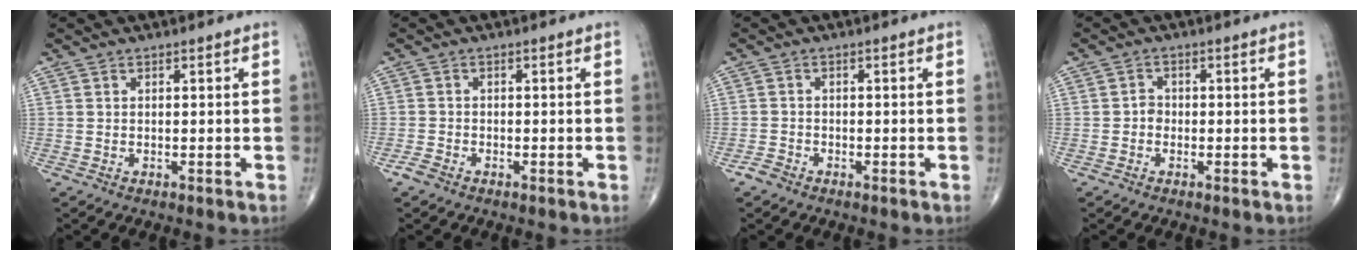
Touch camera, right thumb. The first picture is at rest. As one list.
[{"total": 1.8, "force": [-1.3, 0.8, 0.9], "torque": [-0.025, 0.001, -0.027]}, {"total": 1.7, "force": [-1.3, 0.9, 0.5], "torque": [-0.012, 0.004, -0.026]}, {"total": 1.7, "force": [-0.5, 1.4, 0.7], "torque": [-0.001, 0.007, -0.014]}]